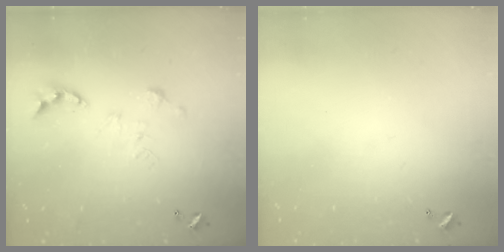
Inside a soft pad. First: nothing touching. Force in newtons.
{"total": 0.0}